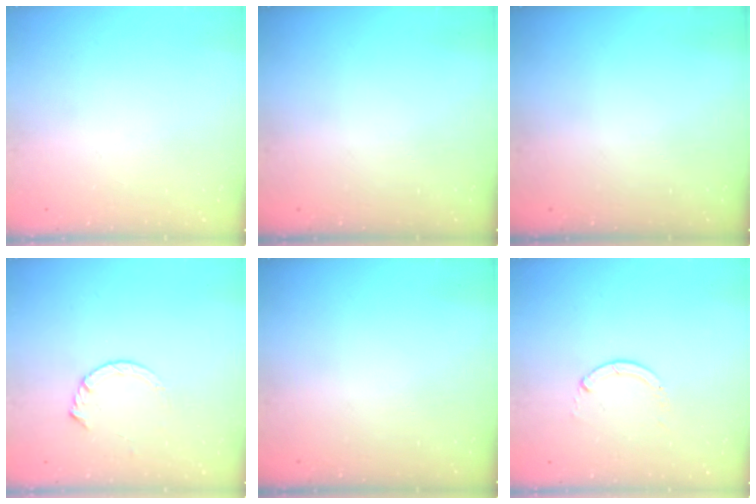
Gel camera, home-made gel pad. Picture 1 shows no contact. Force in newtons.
{"total": 0.0}
{"total": 0.0}
{"total": 3.7, "press": 3.7, "slide": 0.5}
{"total": 0.0}
{"total": 0.0}